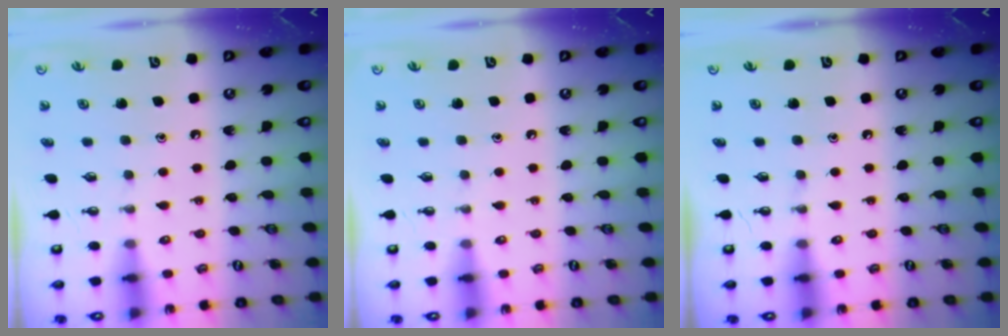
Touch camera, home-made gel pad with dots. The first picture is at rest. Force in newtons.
{"total": 0.0}
{"total": 0.0}